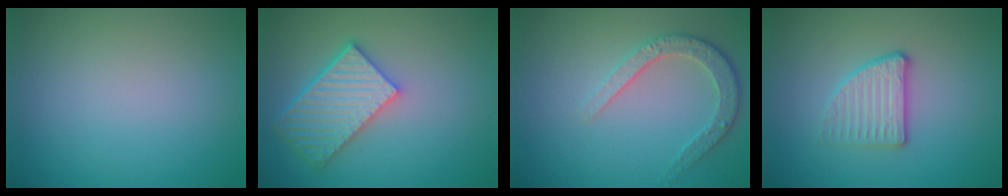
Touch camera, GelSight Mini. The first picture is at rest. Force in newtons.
{"total": 5.4, "press": 4.7, "slide": 2.6}
{"total": 3.5, "press": 2.8, "slide": 2.1}
{"total": 2.7, "press": 2.4, "slide": 1.1}